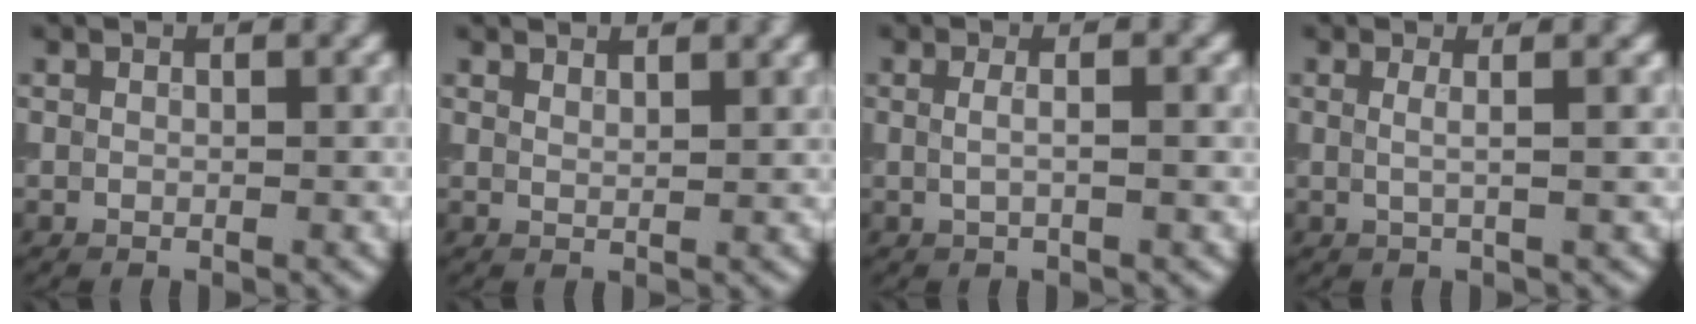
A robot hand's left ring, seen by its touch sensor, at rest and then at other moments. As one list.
[{"total": 2.1, "force": [1.8, 0.6, 0.9], "torque": [-0.003, 0.005, 0.019]}, {"total": 2.5, "force": [0.4, 1.1, 2.2], "torque": [-0.023, -0.003, -0.009]}, {"total": 2.4, "force": [0.5, 0.8, 2.2], "torque": [-0.033, -0.001, -0.010]}]